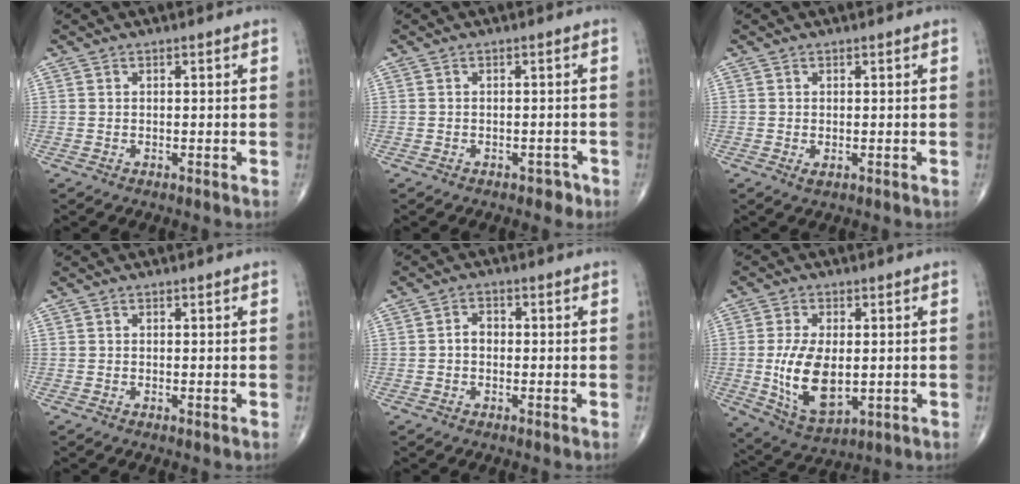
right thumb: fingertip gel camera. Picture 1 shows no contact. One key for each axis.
{"total": 1.7, "fx": -1.1, "fy": 1.1, "fz": 0.6, "tx": 0.000, "ty": 0.009, "tz": -0.011}
{"total": 0.9, "fx": -0.1, "fy": 0.4, "fz": 0.7, "tx": -0.014, "ty": -0.002, "tz": 0.001}
{"total": 0.0}
{"total": 2.4, "fx": -0.3, "fy": 1.8, "fz": 1.5, "tx": -0.017, "ty": 0.012, "tz": -0.010}
{"total": 12.3, "fx": -0.7, "fy": 6.5, "fz": 10.4, "tx": -0.191, "ty": -0.016, "tz": 0.004}